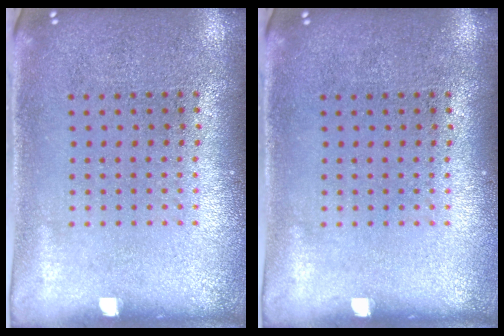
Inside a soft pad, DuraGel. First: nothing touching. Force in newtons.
{"total": 0.0}